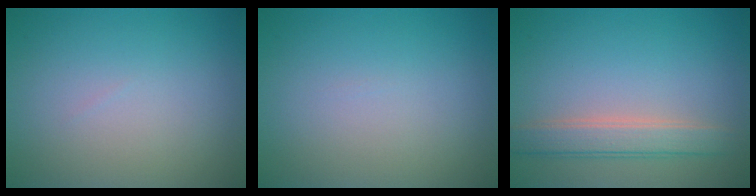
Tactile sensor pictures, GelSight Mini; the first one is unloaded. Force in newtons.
{"total": 0.0}
{"total": 3.1, "press": 3.1, "slide": 0.3}